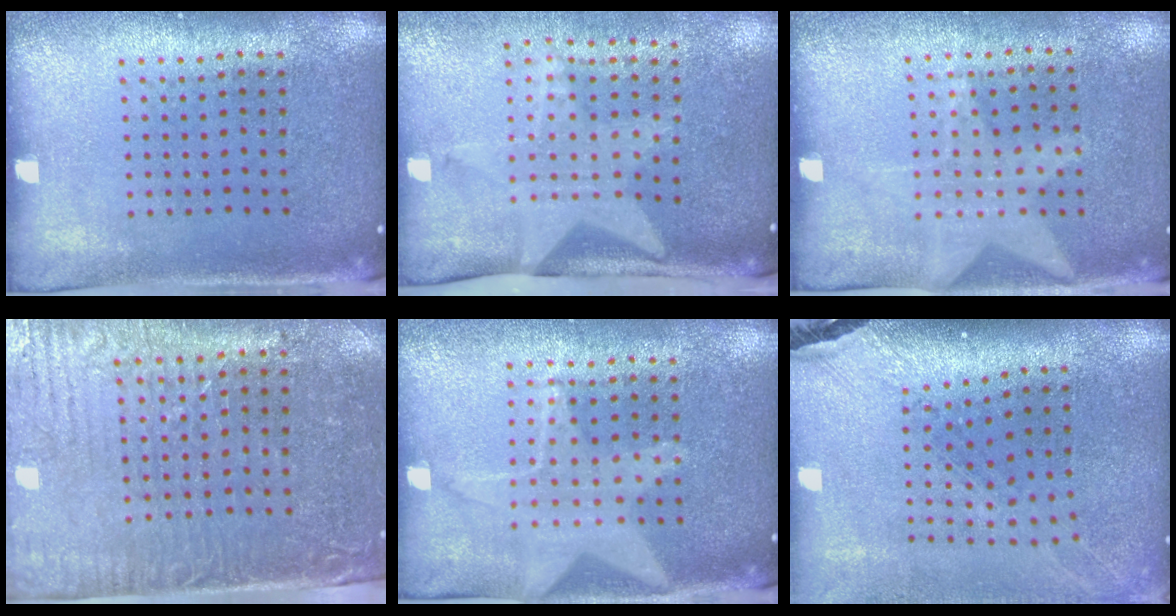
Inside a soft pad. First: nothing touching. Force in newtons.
{"total": 2.0, "press": 1.5, "slide": 1.3}
{"total": 1.3, "press": 0.9, "slide": 0.9}
{"total": 3.5, "press": 3.1, "slide": 1.5}
{"total": 1.5, "press": 1.4, "slide": 0.5}
{"total": 1.8, "press": 1.6, "slide": 0.9}